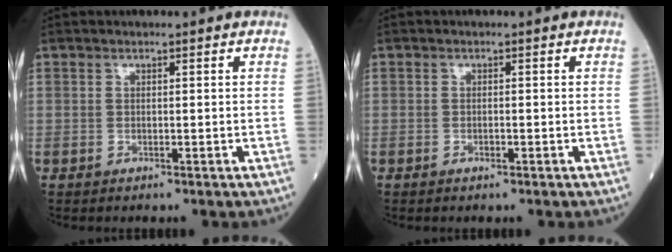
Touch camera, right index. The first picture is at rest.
{"total": 0.8, "force": [-0.4, 0.2, 0.6], "torque": [-0.014, 0.000, -0.006]}